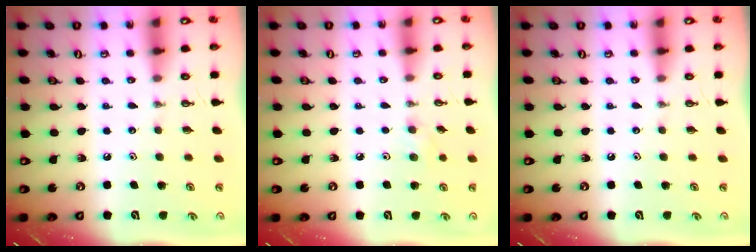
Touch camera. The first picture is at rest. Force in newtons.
{"total": 5.8, "press": 5.4, "slide": 2.0}
{"total": 0.0}